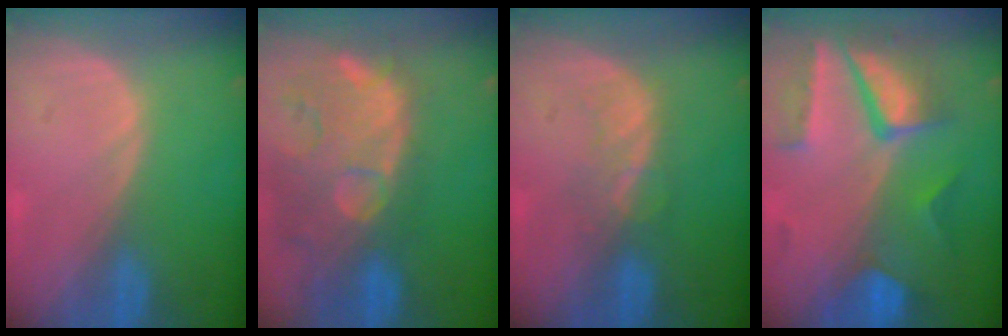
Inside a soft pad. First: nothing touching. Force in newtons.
{"total": 14.6, "press": 11.8, "slide": 8.6}
{"total": 3.7, "press": 3.7, "slide": 0.5}
{"total": 9.9, "press": 8.5, "slide": 5.1}